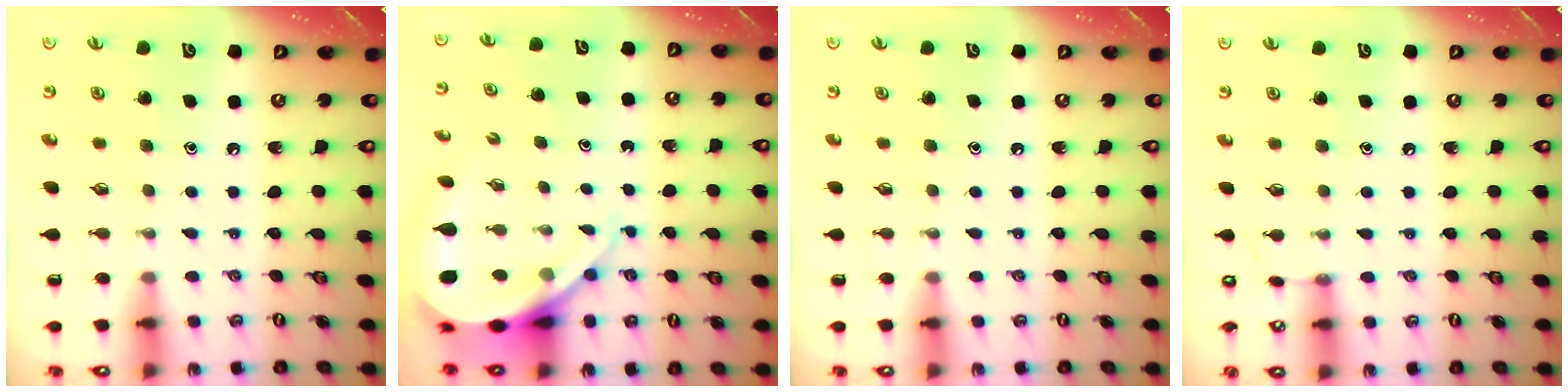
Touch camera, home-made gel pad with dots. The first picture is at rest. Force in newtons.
{"total": 10.7, "press": 10.6, "slide": 1.0}
{"total": 0.0}
{"total": 3.8, "press": 3.8, "slide": 0.4}